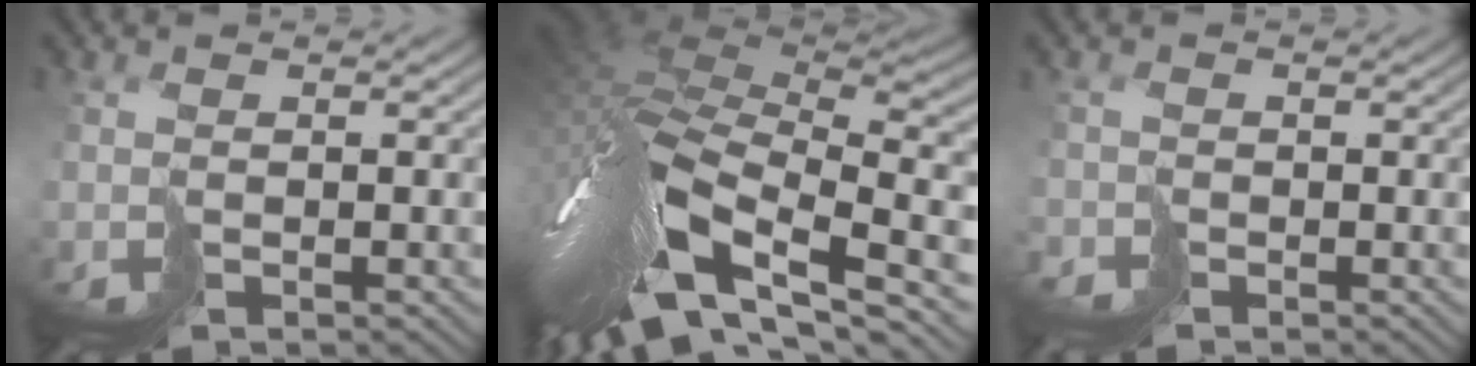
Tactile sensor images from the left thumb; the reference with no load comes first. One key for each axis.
{"total": 16.1, "fx": -4.0, "fy": 7.5, "fz": 13.6, "tx": -0.280, "ty": -0.022, "tz": -0.054}
{"total": 1.6, "fx": -1.5, "fy": 0.2, "fz": -0.6, "tx": 0.012, "ty": -0.011, "tz": -0.034}